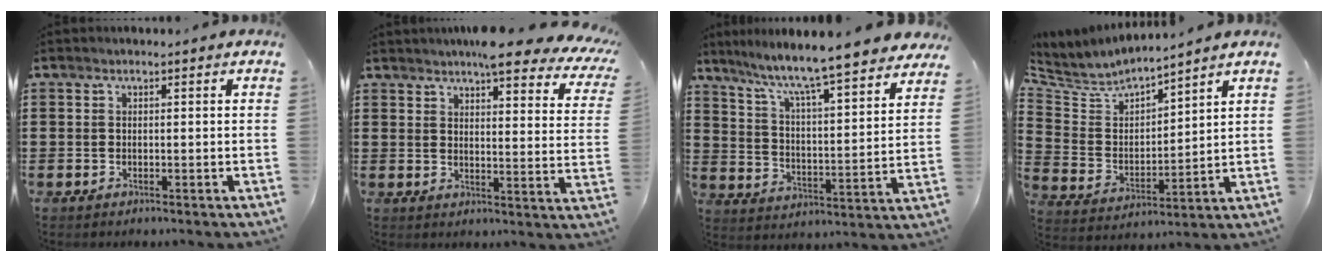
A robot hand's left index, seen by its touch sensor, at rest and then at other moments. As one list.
[{"total": 7.3, "force": [6.2, 0.9, 3.7], "torque": [-0.068, -0.026, 0.104]}, {"total": 7.2, "force": [6.5, -0.5, 3.1], "torque": [-0.089, -0.056, 0.103]}, {"total": 4.8, "force": [4.5, 1.3, 0.8], "torque": [-0.049, -0.033, 0.071]}]